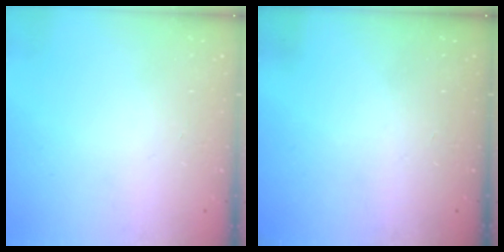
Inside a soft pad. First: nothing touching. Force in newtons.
{"total": 0.0}